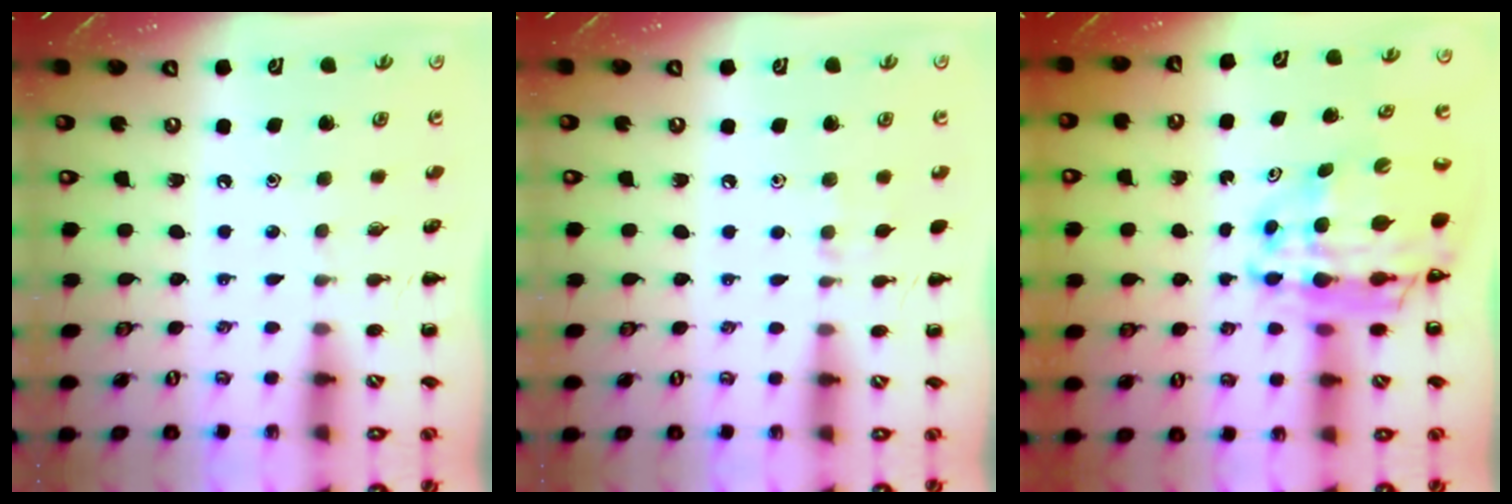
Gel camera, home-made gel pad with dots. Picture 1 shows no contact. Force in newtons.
{"total": 4.5, "press": 4.2, "slide": 1.5}
{"total": 15.1, "press": 14.6, "slide": 4.0}